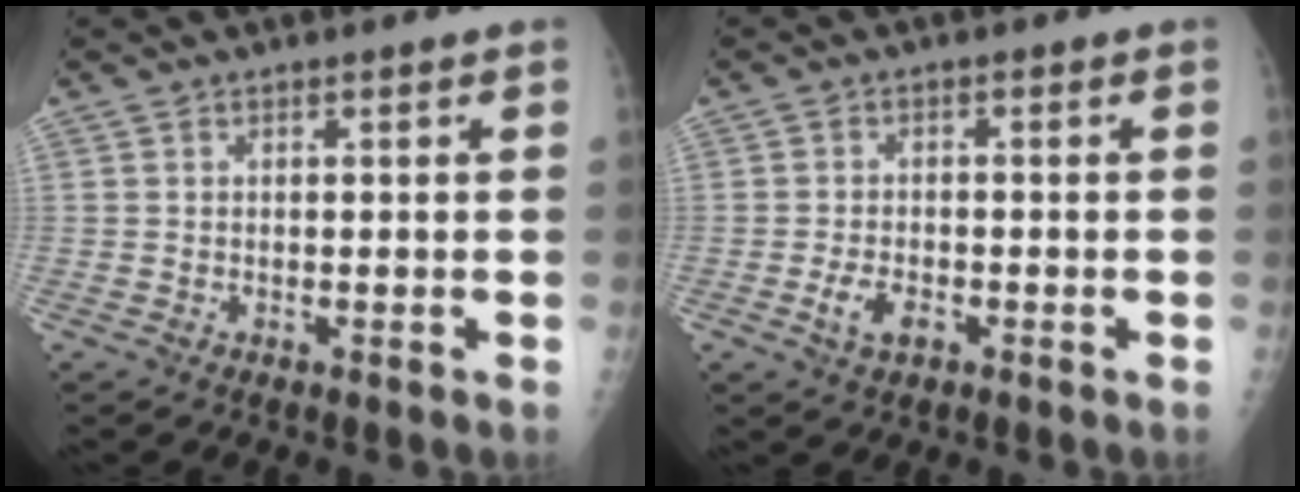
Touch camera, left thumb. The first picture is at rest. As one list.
[{"total": 3.8, "force": [-1.6, 2.3, 2.5], "torque": [-0.044, 0.005, -0.028]}]